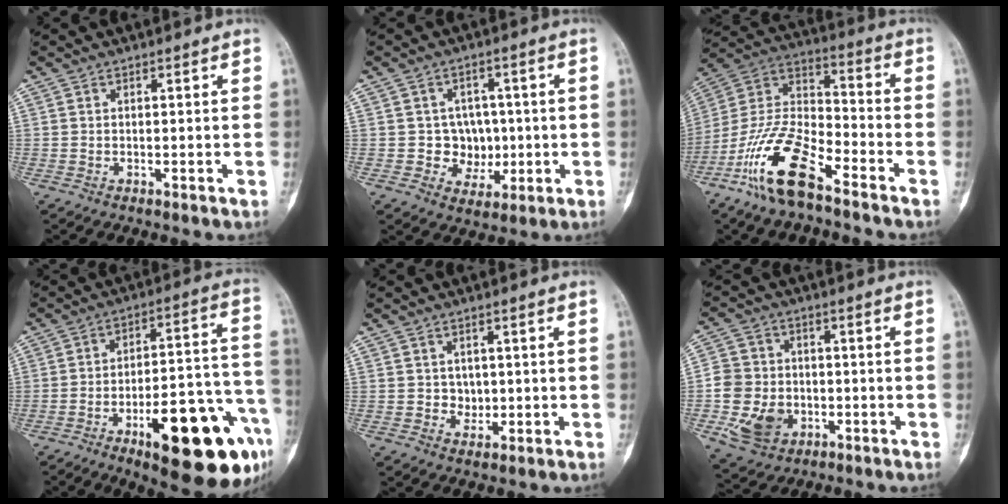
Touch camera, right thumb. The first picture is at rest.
{"total": 6.4, "force": [-0.2, 6.0, 2.3], "torque": [0.014, 0.013, 0.001]}
{"total": 16.3, "force": [-10.1, 5.8, 11.4], "torque": [-0.226, 0.063, -0.200]}
{"total": 25.1, "force": [-11.7, 8.0, 20.7], "torque": [-0.227, 0.065, -0.156]}
{"total": 2.8, "force": [0.2, 2.5, 1.2], "torque": [0.005, 0.002, 0.006]}
{"total": 11.5, "force": [-2.8, 9.5, 5.8], "torque": [-0.084, 0.011, -0.046]}